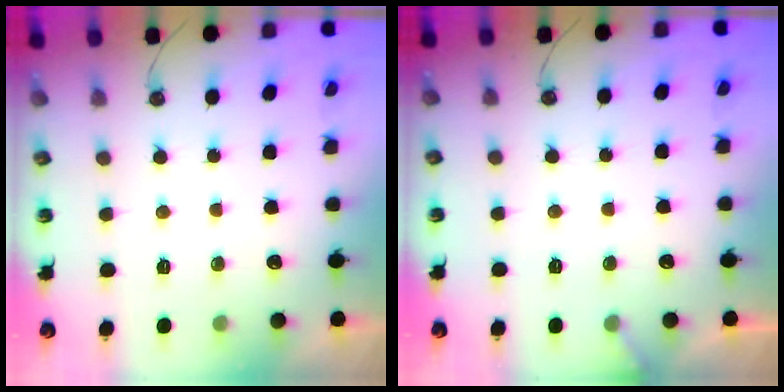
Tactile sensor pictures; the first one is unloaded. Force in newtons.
{"total": 2.9, "press": 2.9, "slide": 0.2}